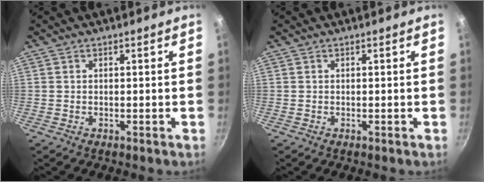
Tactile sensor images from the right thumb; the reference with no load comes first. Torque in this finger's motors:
{"motor_torque": [0.00, 0.00, 0.00, 0.00, 0.03]}